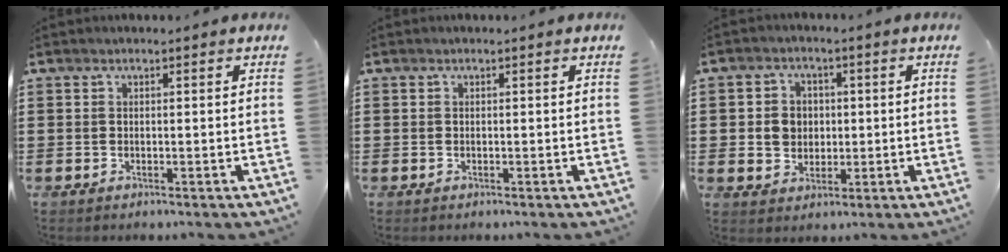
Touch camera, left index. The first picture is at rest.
{"total": 0.0}
{"total": 4.2, "force": [0.1, 3.9, 1.6], "torque": [-0.038, 0.010, -0.004]}